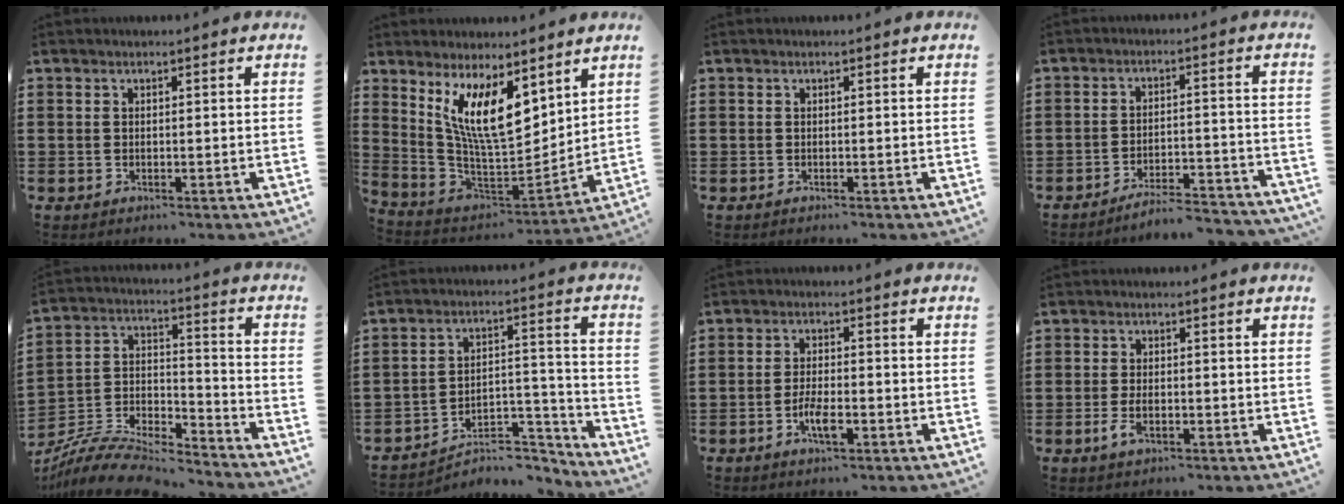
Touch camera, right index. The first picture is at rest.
{"total": 11.4, "force": [5.9, 3.9, 9.0], "torque": [-0.189, -0.028, 0.111]}
{"total": 0.0}
{"total": 4.9, "force": [-4.7, 0.3, 1.5], "torque": [-0.026, 0.001, -0.092]}
{"total": 9.5, "force": [-8.9, 2.0, 2.6], "torque": [-0.058, 0.013, -0.178]}
{"total": 6.2, "force": [-5.4, 2.0, 2.3], "torque": [-0.035, 0.010, -0.104]}
{"total": 4.4, "force": [-1.9, 1.5, 3.7], "torque": [-0.074, 0.002, -0.037]}
{"total": 3.0, "force": [-1.0, 1.4, 2.5], "torque": [-0.061, -0.006, -0.022]}